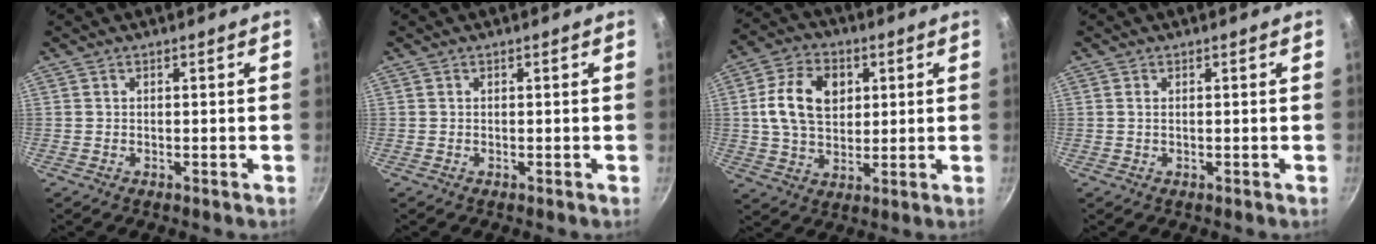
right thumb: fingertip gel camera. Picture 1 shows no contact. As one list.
[{"total": 0.0}, {"total": 12.6, "force": [2.7, 9.0, 8.5], "torque": [-0.135, 0.003, 0.042]}, {"total": 0.6, "force": [0.1, 0.2, 0.5], "torque": [-0.011, 0.000, 0.002]}]